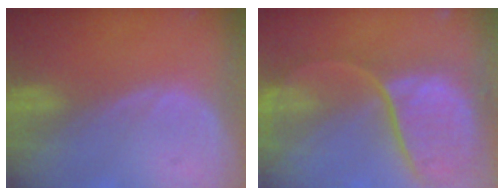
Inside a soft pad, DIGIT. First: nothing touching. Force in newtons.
{"total": 12.1, "press": 9.8, "slide": 7.0}